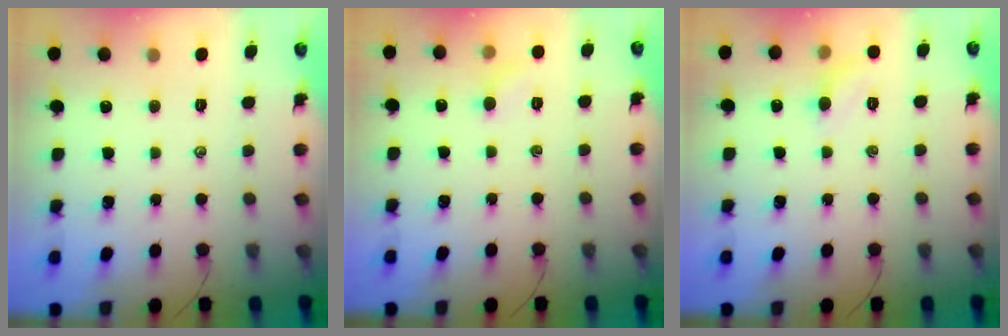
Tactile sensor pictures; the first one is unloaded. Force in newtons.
{"total": 4.4, "press": 4.2, "slide": 1.3}
{"total": 5.1, "press": 4.8, "slide": 1.7}